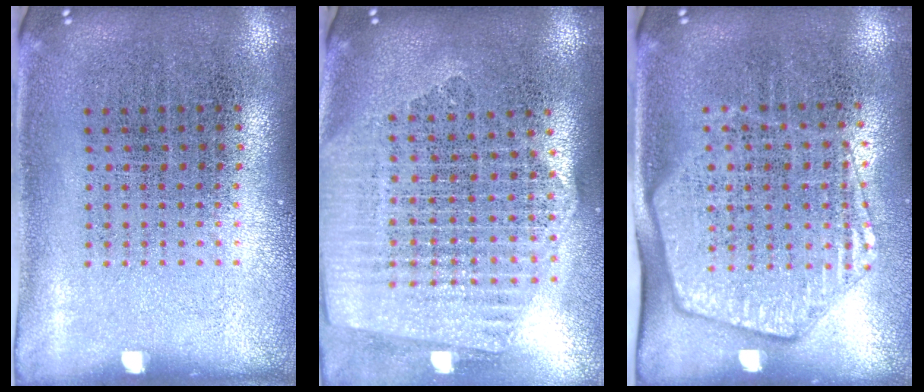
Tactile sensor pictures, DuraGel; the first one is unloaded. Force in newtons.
{"total": 2.4, "press": 2.2, "slide": 1.1}
{"total": 1.9, "press": 1.7, "slide": 0.9}